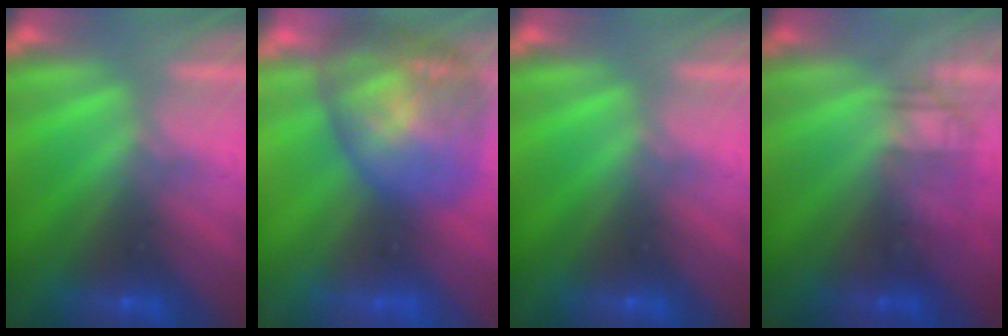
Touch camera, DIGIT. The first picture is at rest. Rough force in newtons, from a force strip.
{"total": 7.2}
{"total": 0.0}
{"total": 2.2}